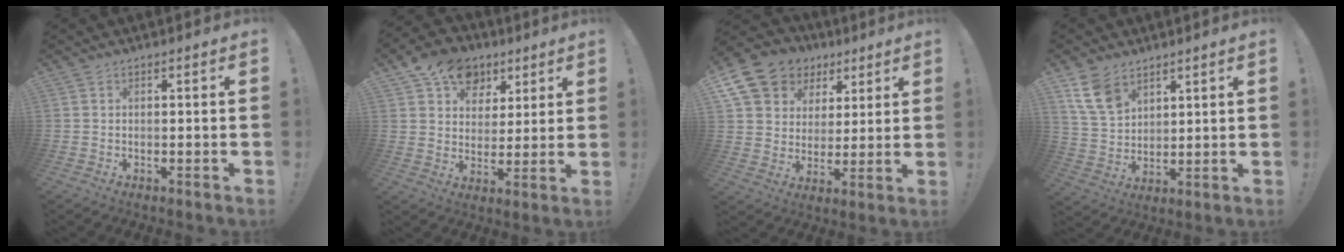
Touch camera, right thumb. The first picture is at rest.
{"total": 13.8, "force": [7.7, 10.2, 5.2], "torque": [-0.078, -0.038, 0.147]}
{"total": 14.4, "force": [8.0, 10.7, 5.3], "torque": [-0.086, -0.052, 0.163]}
{"total": 11.1, "force": [7.1, 6.8, 5.2], "torque": [-0.097, -0.032, 0.143]}